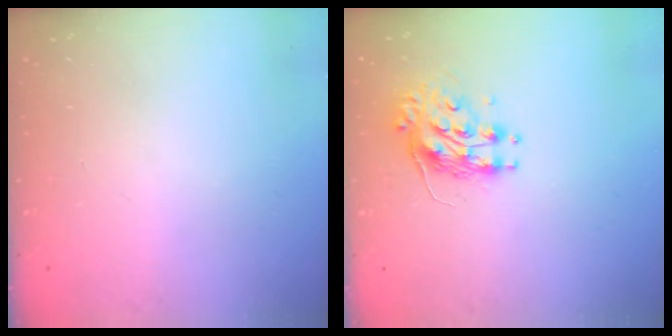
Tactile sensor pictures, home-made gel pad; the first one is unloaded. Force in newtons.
{"total": 8.2, "press": 8.2, "slide": 0.3}